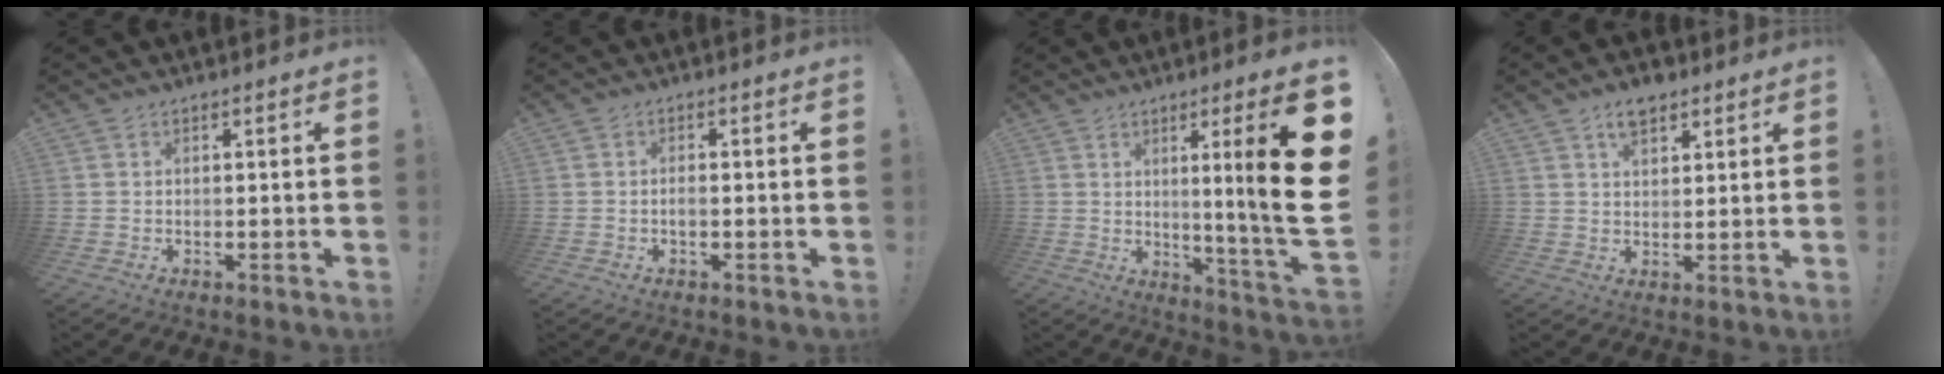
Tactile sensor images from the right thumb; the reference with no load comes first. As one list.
[{"total": 1.7, "force": [-0.8, 0.7, 1.3], "torque": [-0.023, 0.005, -0.015]}, {"total": 17.7, "force": [3.3, -0.7, 17.4], "torque": [-0.253, -0.036, 0.035]}, {"total": 6.1, "force": [3.9, 3.5, 3.1], "torque": [-0.039, -0.013, 0.068]}]